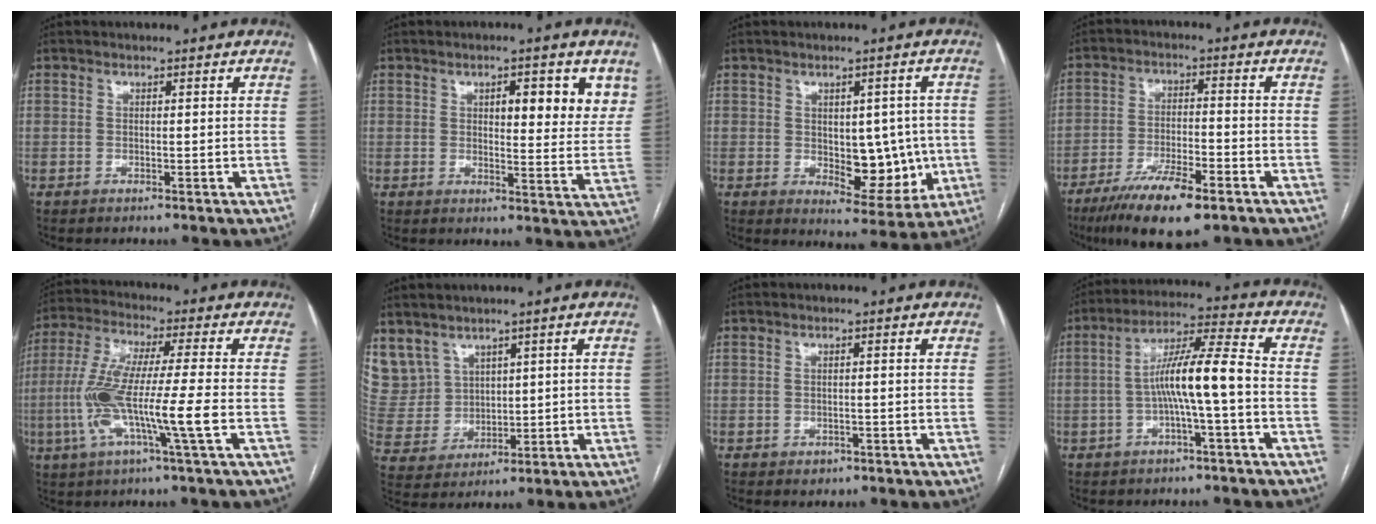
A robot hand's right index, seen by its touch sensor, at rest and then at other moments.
{"total": 8.5, "force": [4.1, 2.8, 7.0], "torque": [-0.077, -0.005, 0.049]}
{"total": 9.1, "force": [-0.7, 5.0, 7.5], "torque": [-0.080, 0.006, 0.007]}
{"total": 11.6, "force": [-7.6, 2.3, 8.4], "torque": [-0.146, -0.023, -0.127]}
{"total": 12.6, "force": [-3.0, -0.2, 12.3], "torque": [-0.254, -0.007, -0.065]}
{"total": 11.0, "force": [6.2, 8.8, 2.0], "torque": [-0.073, 0.043, 0.158]}
{"total": 1.3, "force": [-0.6, 1.0, 0.4], "torque": [-0.004, 0.003, -0.003]}
{"total": 9.5, "force": [-1.6, 0.1, 9.3], "torque": [-0.168, 0.025, -0.033]}